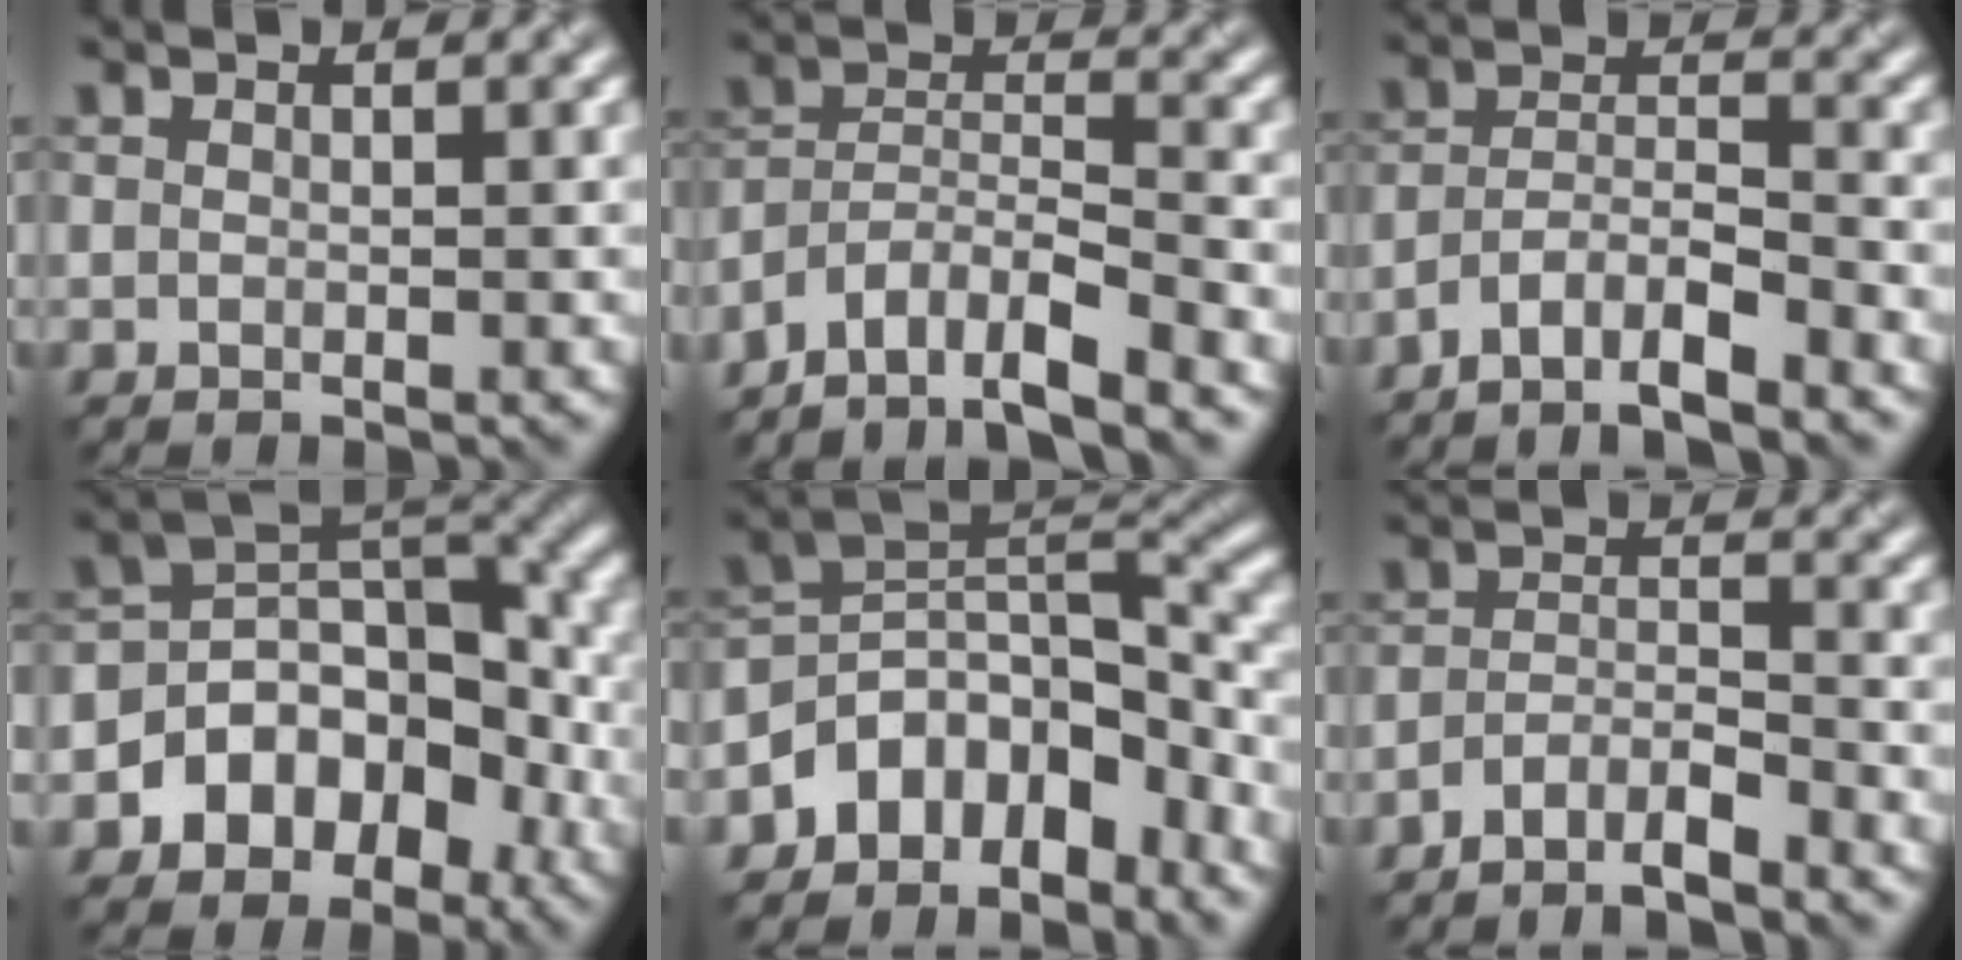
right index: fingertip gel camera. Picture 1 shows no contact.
{"total": 8.3, "force": [-7.1, 2.3, 3.5], "torque": [-0.056, 0.010, -0.124]}
{"total": 5.5, "force": [-4.5, 1.3, 2.9], "torque": [-0.050, 0.002, -0.087]}
{"total": 9.1, "force": [-3.1, 6.6, 5.5], "torque": [-0.074, 0.012, -0.058]}
{"total": 7.6, "force": [-4.8, 4.2, 4.3], "torque": [-0.048, 0.012, -0.097]}
{"total": 4.2, "force": [-3.5, 1.0, 2.0], "torque": [-0.037, 0.001, -0.069]}